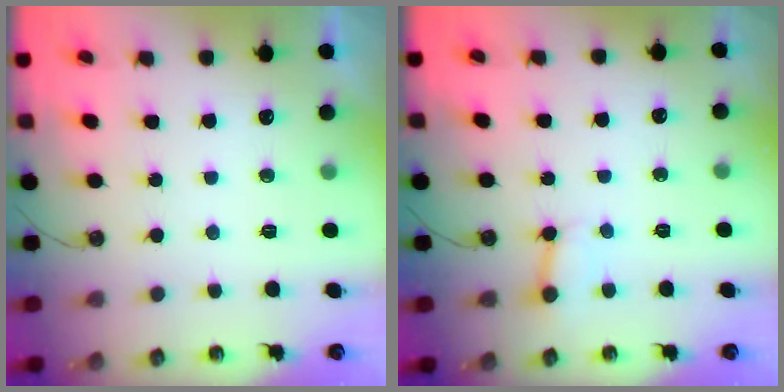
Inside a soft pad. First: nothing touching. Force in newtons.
{"total": 3.1, "press": 3.0, "slide": 0.4}